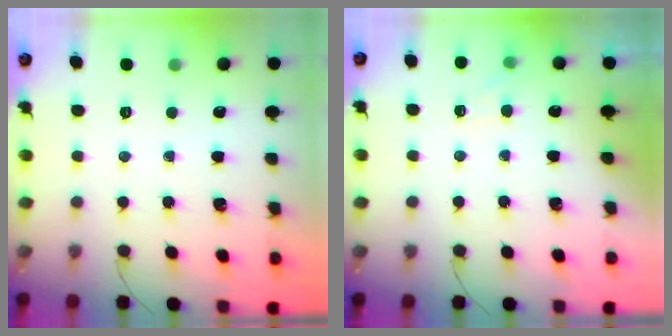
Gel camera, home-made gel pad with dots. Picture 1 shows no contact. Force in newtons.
{"total": 4.8, "press": 4.6, "slide": 1.2}